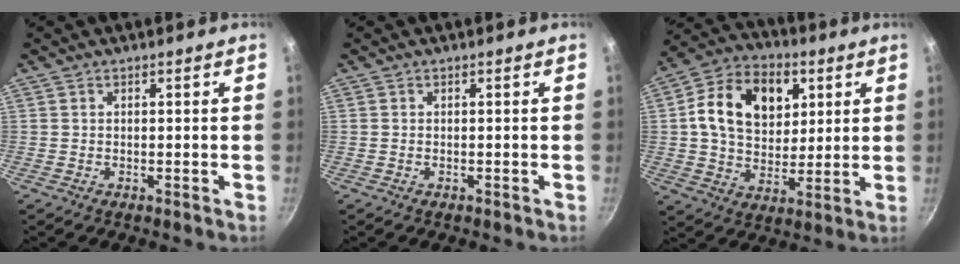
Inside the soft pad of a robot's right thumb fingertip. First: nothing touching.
{"total": 0.0}
{"total": 17.0, "force": [4.3, 12.2, 11.1], "torque": [-0.159, 0.003, 0.072]}